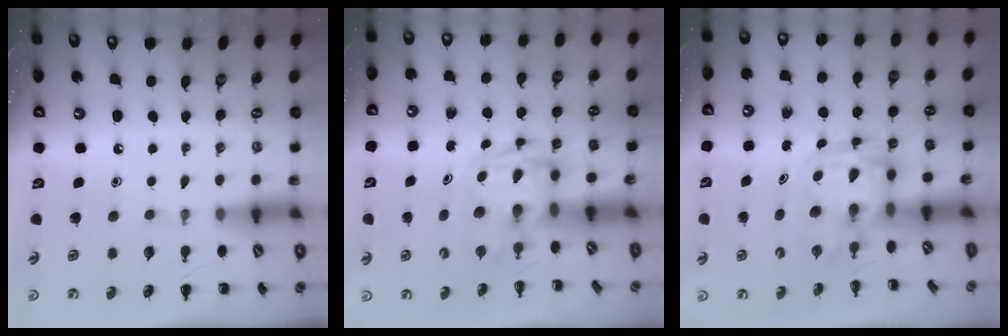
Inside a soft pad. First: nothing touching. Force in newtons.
{"total": 2.7, "press": 2.6, "slide": 0.5}
{"total": 4.0, "press": 3.7, "slide": 1.3}